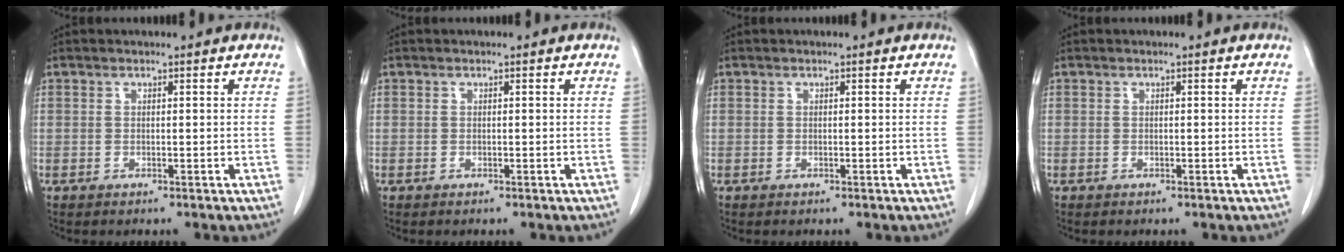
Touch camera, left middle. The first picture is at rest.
{"total": 0.0}
{"total": 0.0}
{"total": 0.0}